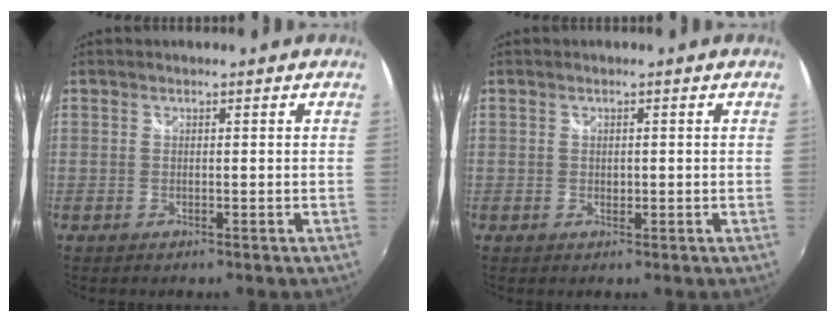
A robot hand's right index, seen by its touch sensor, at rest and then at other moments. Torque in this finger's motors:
{"motor_torque": [-0.17, 0.02, -0.05, 0.00]}